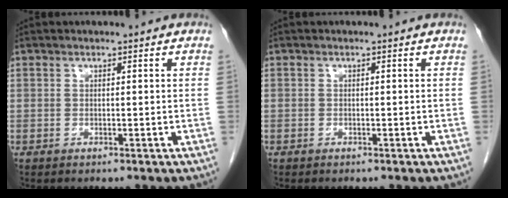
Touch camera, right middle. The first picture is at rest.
{"total": 0.6, "force": [-0.4, 0.4, 0.0], "torque": [-0.007, 0.003, -0.009]}